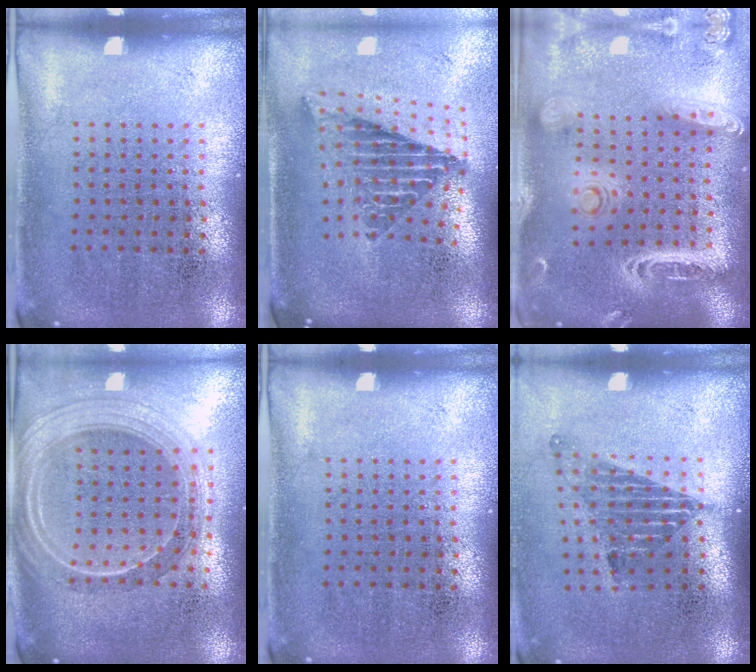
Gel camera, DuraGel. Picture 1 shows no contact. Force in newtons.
{"total": 2.5, "press": 1.7, "slide": 1.9}
{"total": 2.8, "press": 2.4, "slide": 1.4}
{"total": 2.4, "press": 2.1, "slide": 1.2}
{"total": 0.0}
{"total": 1.6, "press": 1.1, "slide": 1.2}